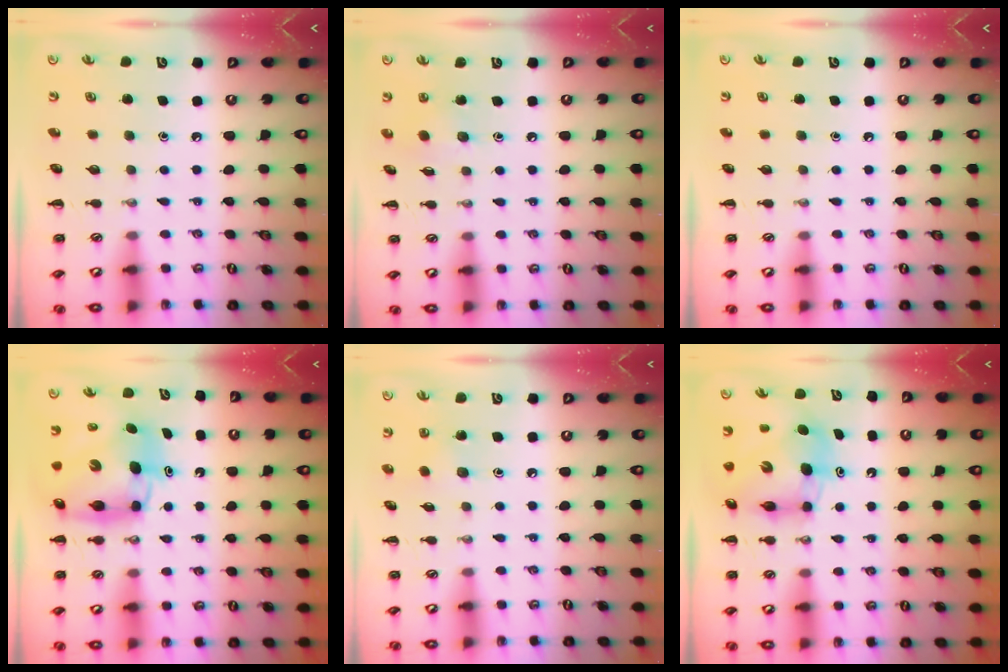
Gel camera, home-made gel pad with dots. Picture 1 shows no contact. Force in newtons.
{"total": 3.3, "press": 3.2, "slide": 0.8}
{"total": 0.0}
{"total": 9.7, "press": 9.3, "slide": 2.8}
{"total": 5.0, "press": 4.8, "slide": 1.4}
{"total": 8.3, "press": 7.9, "slide": 2.5}